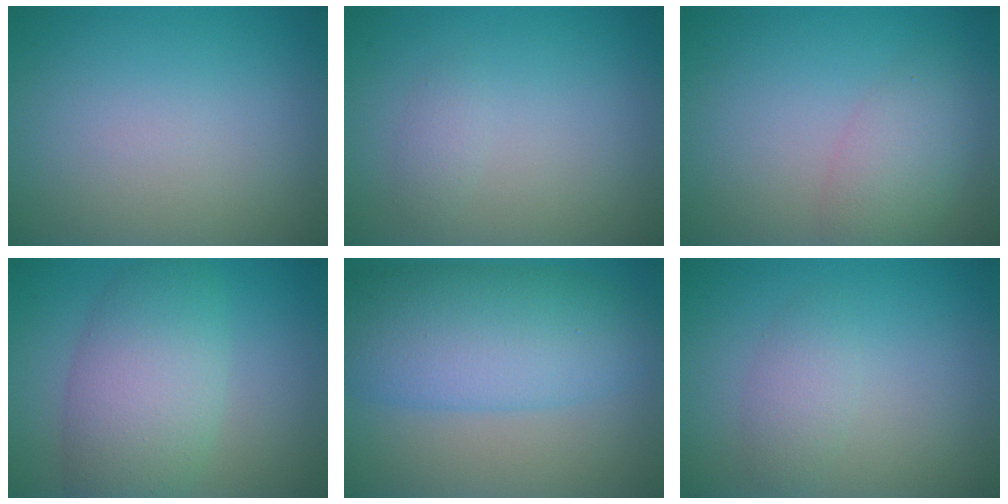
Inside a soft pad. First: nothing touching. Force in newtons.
{"total": 0.9, "press": 0.9, "slide": 0.0}
{"total": 3.3, "press": 3.3, "slide": 0.2}
{"total": 7.0, "press": 7.0, "slide": 0.2}
{"total": 8.7, "press": 8.7, "slide": 0.2}
{"total": 1.8, "press": 1.8, "slide": 0.1}